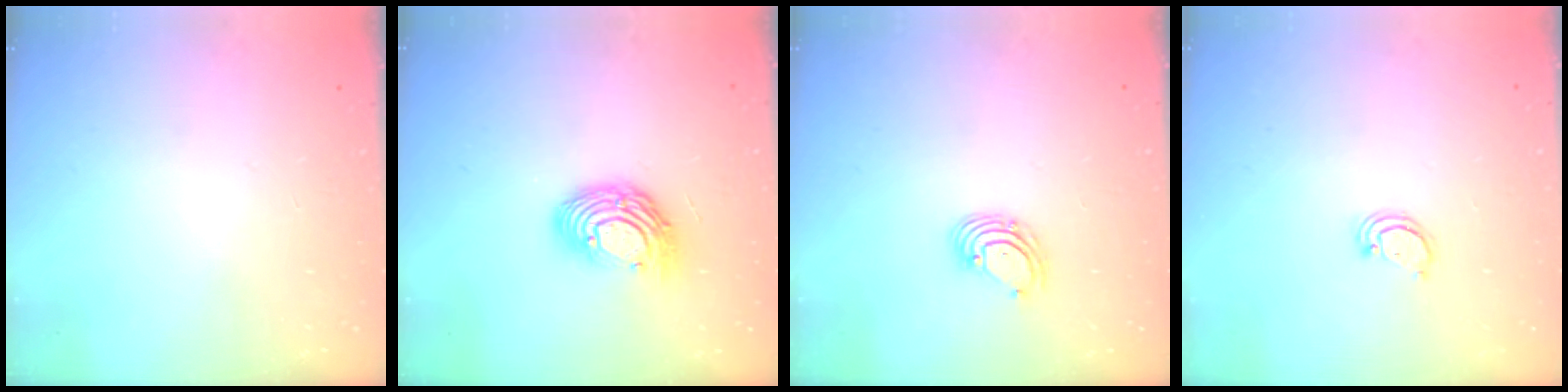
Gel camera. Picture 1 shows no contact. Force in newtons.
{"total": 12.1, "press": 12.1, "slide": 1.0}
{"total": 2.6, "press": 2.6, "slide": 0.1}
{"total": 2.4, "press": 2.4, "slide": 0.2}